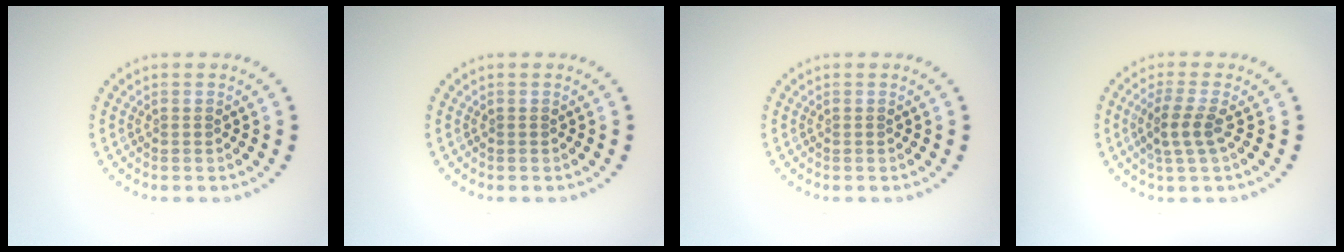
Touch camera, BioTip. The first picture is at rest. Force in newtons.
{"total": 0.0}
{"total": 0.0}
{"total": 2.4, "press": 2.1, "slide": 1.2}